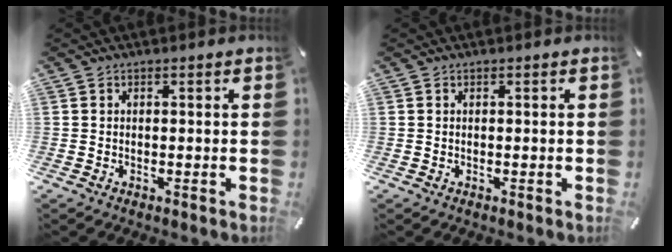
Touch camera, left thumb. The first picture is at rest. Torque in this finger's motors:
{"motor_torque": [0.03, -0.05, 0.03, -0.23, -0.02]}